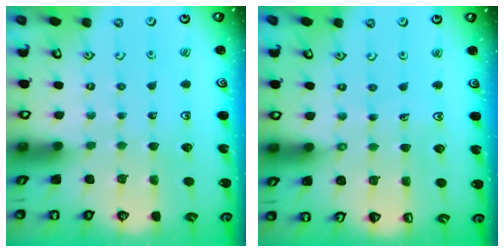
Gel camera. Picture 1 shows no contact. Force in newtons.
{"total": 5.2, "press": 5.1, "slide": 0.9}